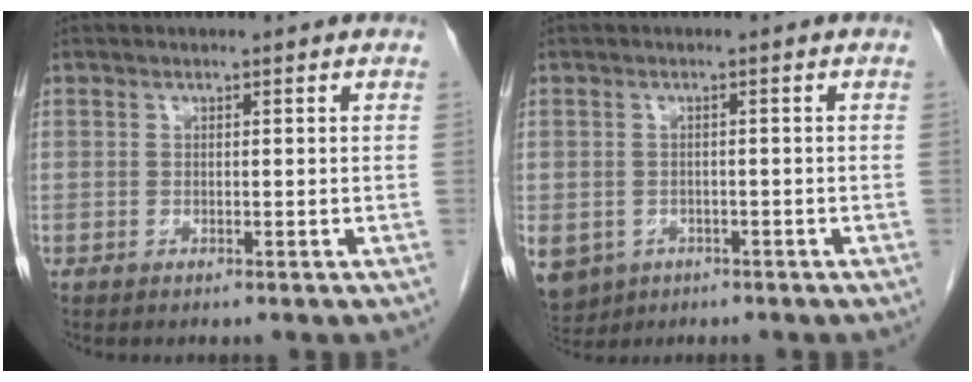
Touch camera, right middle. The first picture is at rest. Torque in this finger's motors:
{"motor_torque": [1.47, -0.67, 0.76, 0.14]}